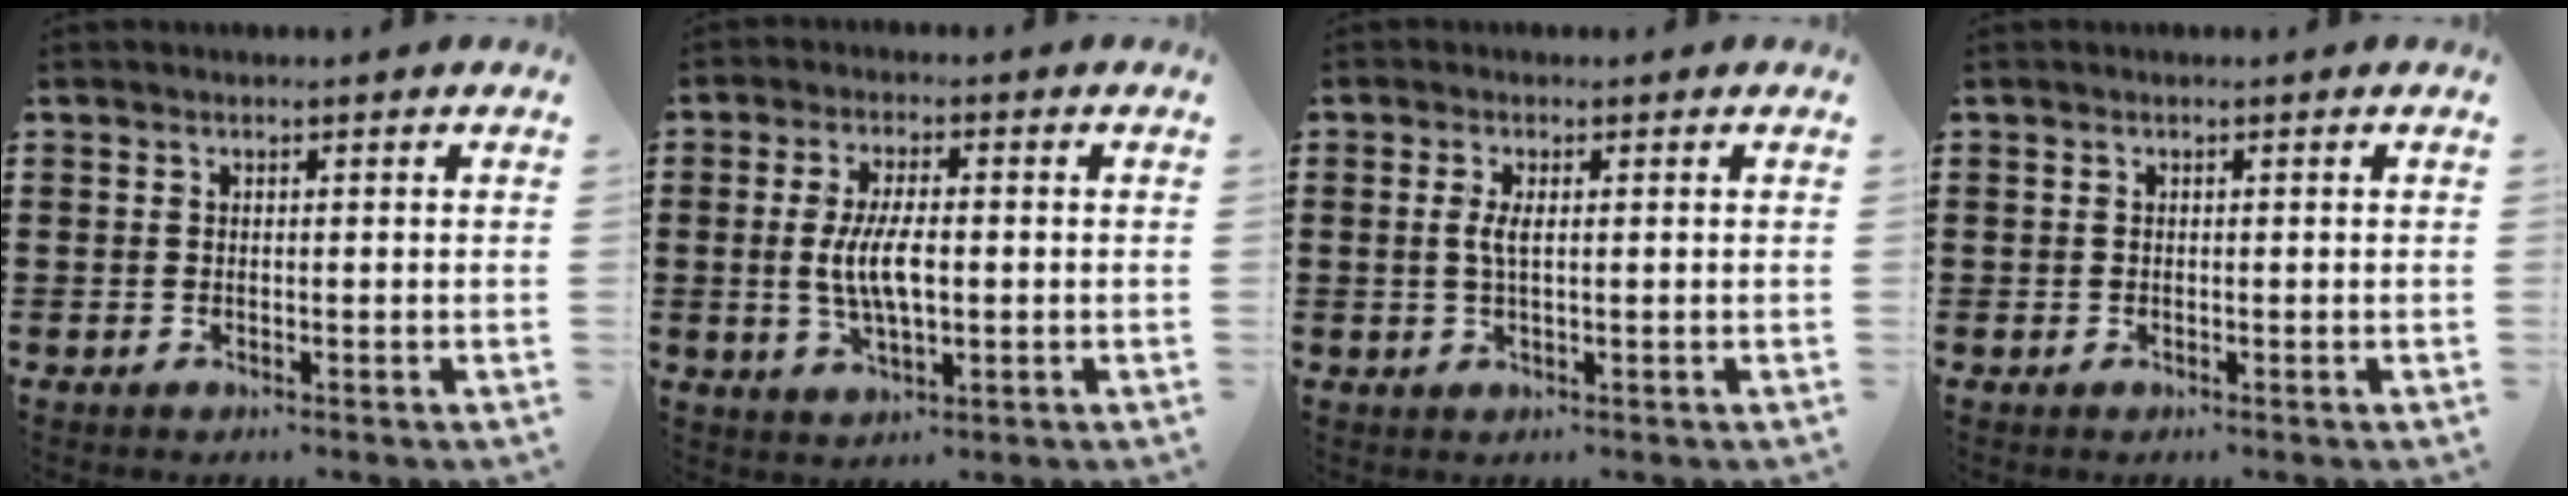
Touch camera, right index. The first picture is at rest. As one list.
[{"total": 6.8, "force": [-0.3, 2.5, 6.3], "torque": [-0.136, -0.004, -0.012]}, {"total": 2.4, "force": [0.3, 0.6, 2.4], "torque": [-0.046, 0.000, 0.003]}, {"total": 0.0}]